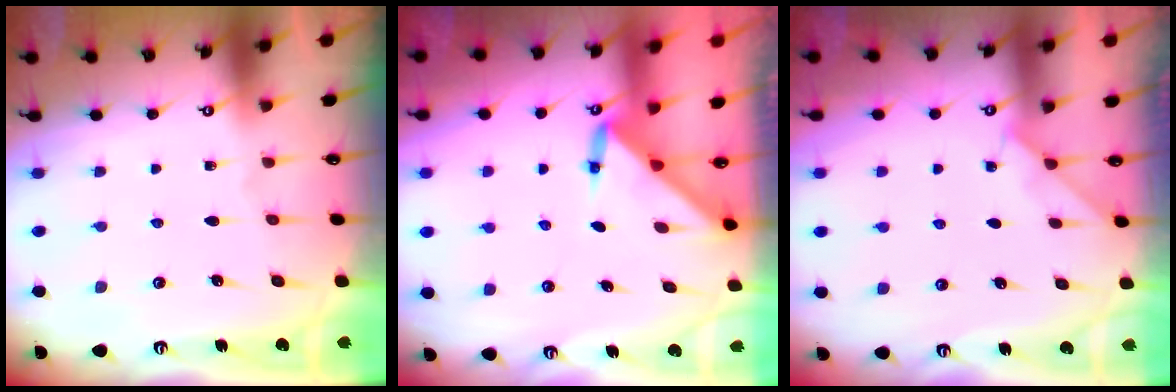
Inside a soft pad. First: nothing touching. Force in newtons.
{"total": 3.0, "press": 3.0, "slide": 0.3}
{"total": 2.4, "press": 2.3, "slide": 0.4}